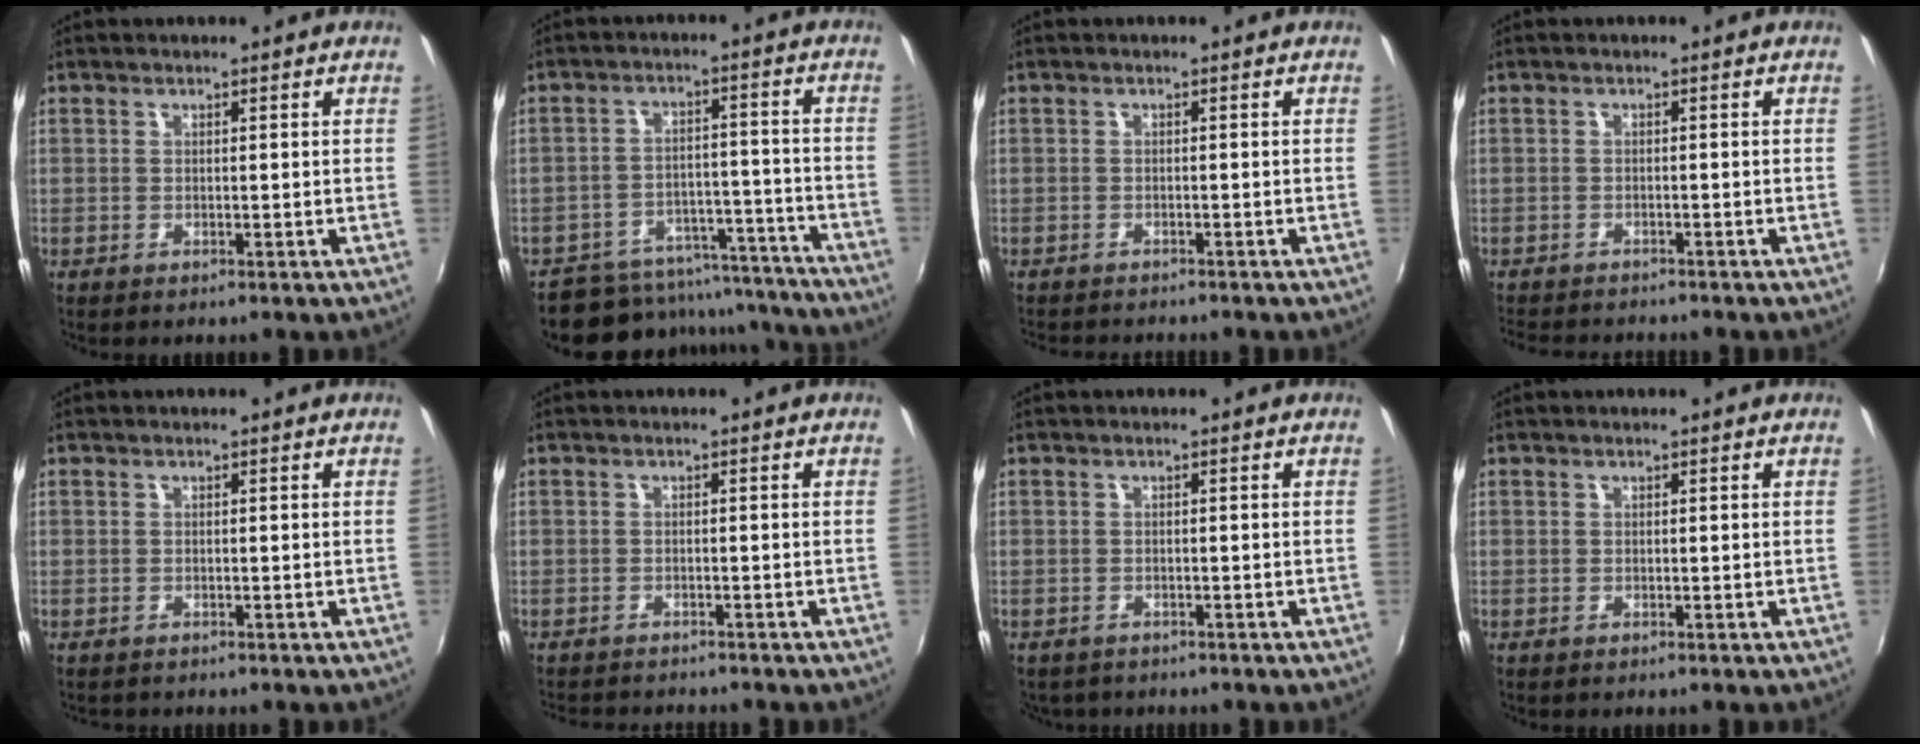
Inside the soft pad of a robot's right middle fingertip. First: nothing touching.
{"total": 17.0, "force": [-15.2, 6.9, 3.1], "torque": [-0.072, 0.043, -0.192]}
{"total": 3.2, "force": [-3.1, 0.5, 0.9], "torque": [-0.028, -0.014, -0.049]}
{"total": 5.9, "force": [-5.5, 1.1, 1.7], "torque": [-0.050, -0.015, -0.088]}
{"total": 0.5, "force": [-0.5, 0.1, 0.1], "torque": [-0.002, 0.000, -0.008]}
{"total": 4.5, "force": [-4.3, 0.7, 1.2], "torque": [-0.036, -0.013, -0.067]}
{"total": 2.7, "force": [-2.2, 1.5, 0.5], "torque": [-0.016, -0.011, -0.032]}
{"total": 0.0}